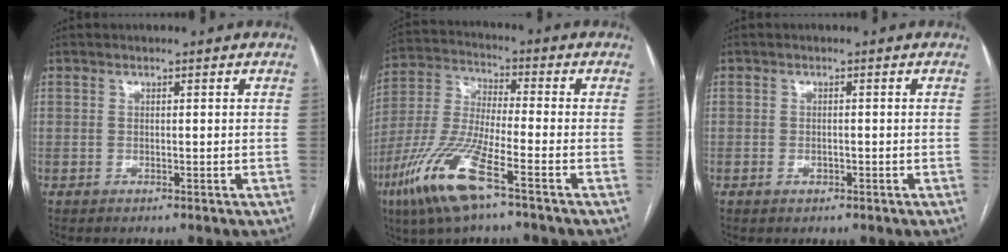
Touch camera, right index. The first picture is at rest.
{"total": 14.0, "force": [-7.6, 2.0, 11.6], "torque": [-0.256, -0.024, -0.150]}
{"total": 1.5, "force": [-0.6, 1.0, 0.9], "torque": [-0.017, 0.001, -0.006]}